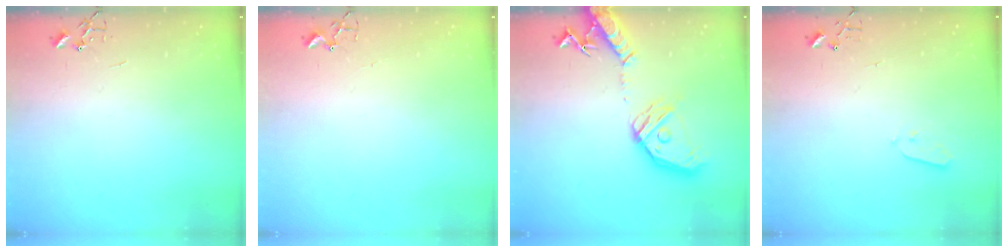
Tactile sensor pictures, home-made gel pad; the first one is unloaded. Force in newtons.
{"total": 1.8, "press": 1.8, "slide": 0.2}
{"total": 21.3, "press": 21.1, "slide": 3.1}
{"total": 3.0, "press": 2.9, "slide": 0.3}